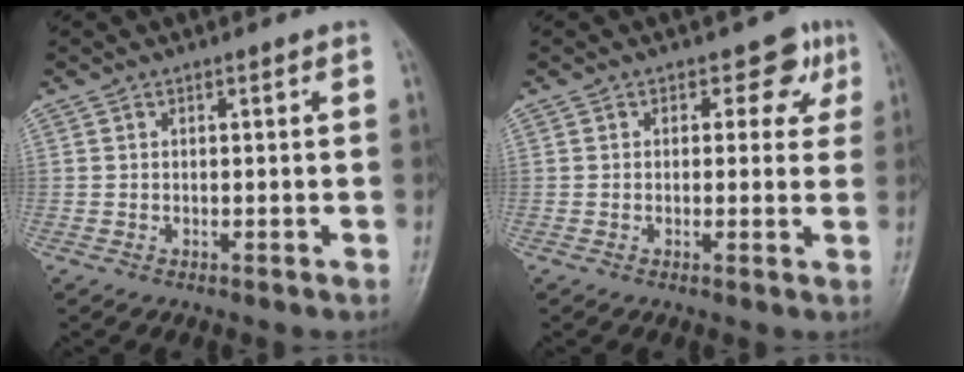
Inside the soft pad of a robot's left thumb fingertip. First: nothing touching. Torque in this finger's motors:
{"motor_torque": [0.01, 0.08, -0.21, 0.28, -0.01]}